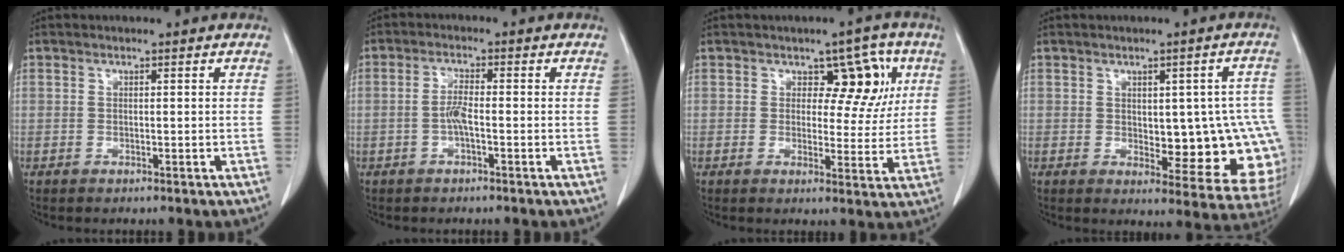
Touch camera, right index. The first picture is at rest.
{"total": 2.9, "force": [-0.8, 0.5, 2.7], "torque": [-0.057, 0.002, -0.017]}
{"total": 7.4, "force": [2.6, 4.6, 5.3], "torque": [-0.043, 0.018, 0.033]}
{"total": 13.6, "force": [-0.9, 5.5, 12.4], "torque": [-0.113, 0.012, 0.005]}